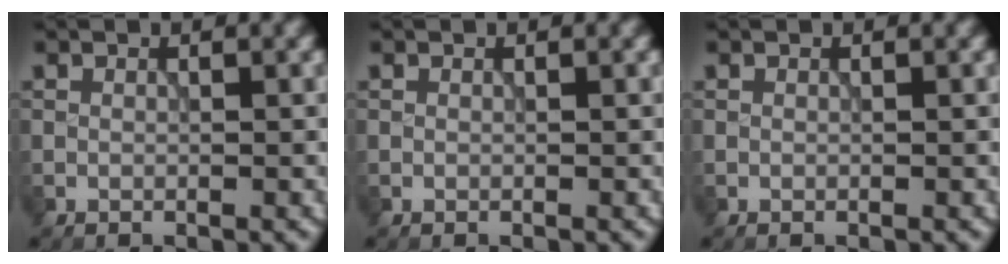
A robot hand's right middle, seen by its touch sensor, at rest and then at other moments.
{"total": 0.0}
{"total": 0.0}